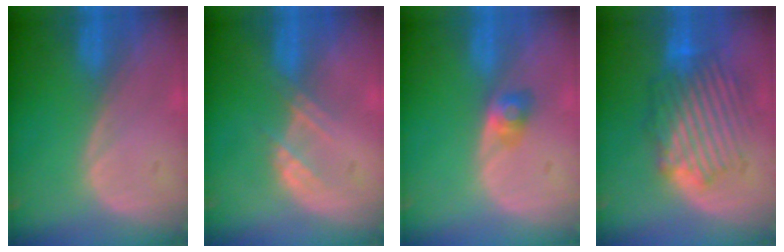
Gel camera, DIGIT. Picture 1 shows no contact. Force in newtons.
{"total": 2.7, "press": 2.7, "slide": 0.3}
{"total": 2.6, "press": 2.4, "slide": 0.9}
{"total": 8.9, "press": 8.6, "slide": 2.2}